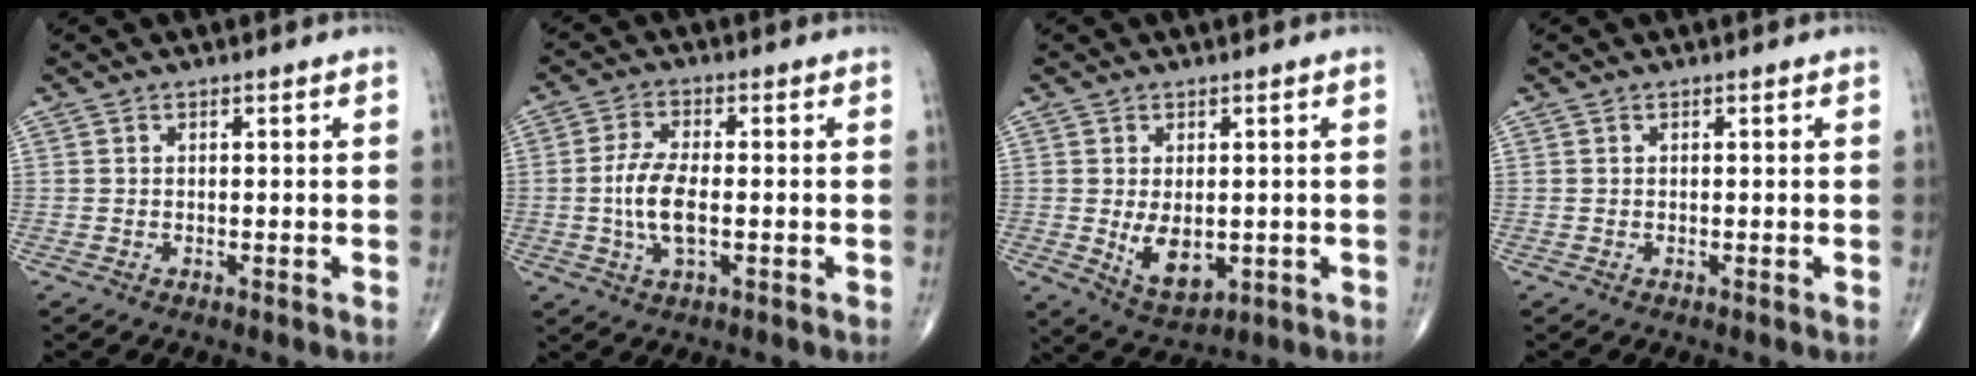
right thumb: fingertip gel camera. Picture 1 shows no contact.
{"total": 8.2, "force": [-1.0, 3.7, 7.3], "torque": [-0.156, 0.005, -0.022]}
{"total": 7.0, "force": [-0.7, 4.2, 5.6], "torque": [-0.077, -0.017, 0.006]}
{"total": 0.0}